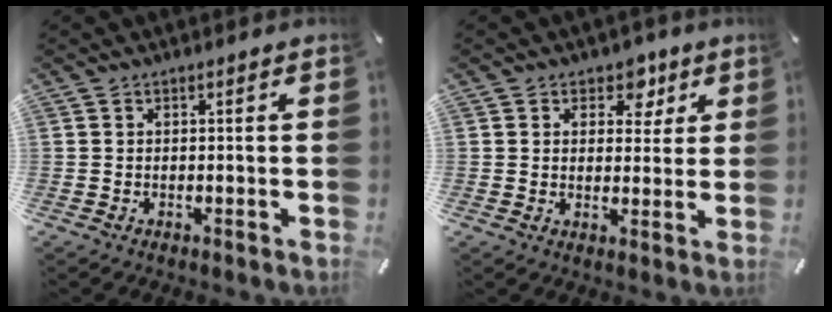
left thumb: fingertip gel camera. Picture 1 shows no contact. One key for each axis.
{"total": 6.1, "fx": 2.8, "fy": 4.8, "fz": 2.6, "tx": -0.010, "ty": -0.013, "tz": 0.040}